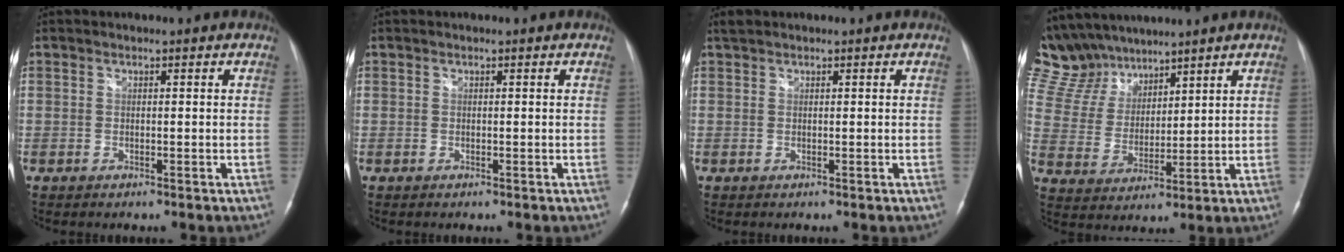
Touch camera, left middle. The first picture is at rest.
{"total": 0.0}
{"total": 1.0, "force": [0.9, 0.4, 0.3], "torque": [-0.011, 0.012, 0.018]}
{"total": 11.8, "force": [10.5, 4.8, 2.7], "torque": [-0.070, 0.024, 0.212]}